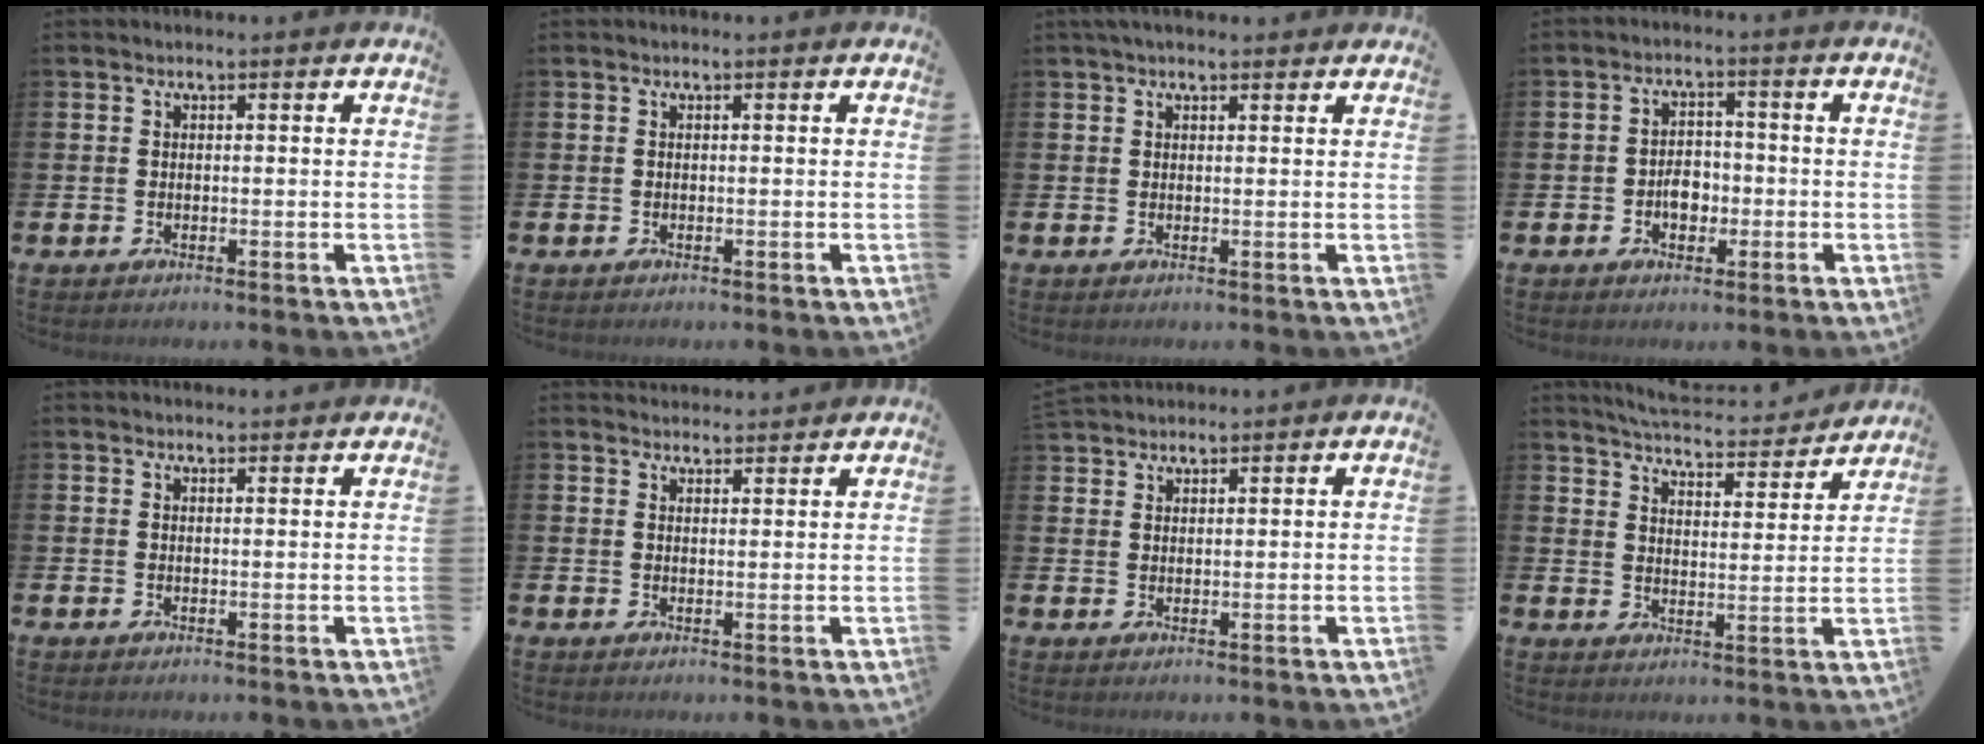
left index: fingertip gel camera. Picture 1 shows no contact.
{"total": 0.0}
{"total": 1.8, "force": [1.6, 0.4, 0.7], "torque": [-0.016, 0.004, 0.028]}
{"total": 3.4, "force": [-0.9, 2.5, 2.2], "torque": [-0.027, -0.002, -0.022]}
{"total": 1.4, "force": [1.4, 0.2, 0.0], "torque": [0.007, -0.005, 0.024]}
{"total": 2.6, "force": [2.6, 0.6, -0.1], "torque": [0.005, -0.014, 0.045]}
{"total": 2.5, "force": [2.5, 0.5, -0.1], "torque": [-0.003, -0.007, 0.047]}
{"total": 5.7, "force": [5.6, 0.5, 1.1], "torque": [-0.040, -0.042, 0.095]}